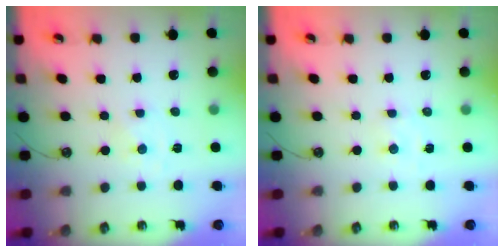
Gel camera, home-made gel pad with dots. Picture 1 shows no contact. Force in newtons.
{"total": 1.4, "press": 1.4, "slide": 0.3}